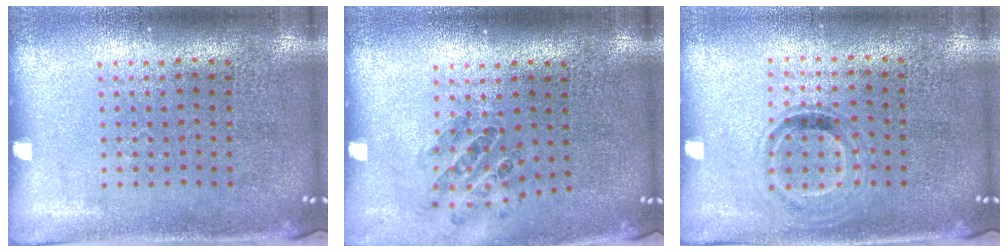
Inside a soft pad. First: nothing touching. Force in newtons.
{"total": 0.9, "press": 0.9, "slide": 0.1}
{"total": 0.9, "press": 0.8, "slide": 0.3}